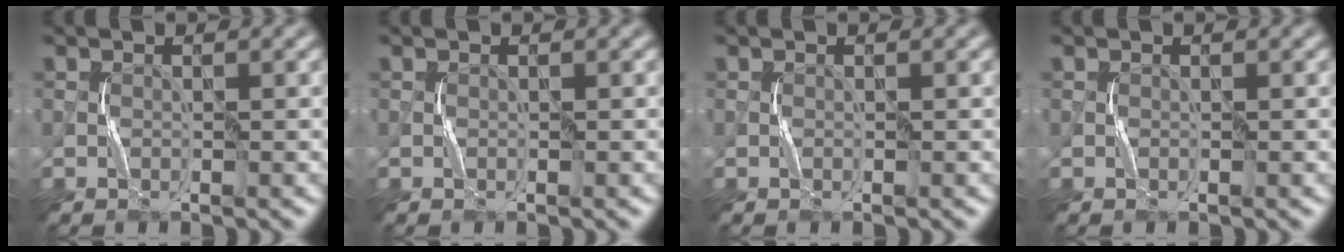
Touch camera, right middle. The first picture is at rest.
{"total": 0.0}
{"total": 0.0}
{"total": 0.0}